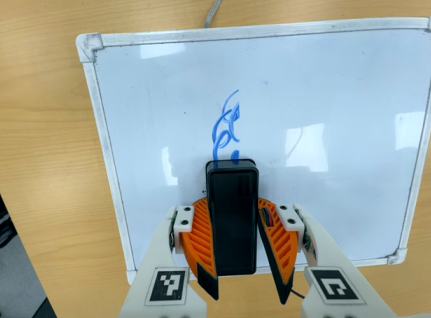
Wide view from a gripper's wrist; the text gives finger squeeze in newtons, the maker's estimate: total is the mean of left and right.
{"total": 8.7, "left": 9.0, "right": 8.5}